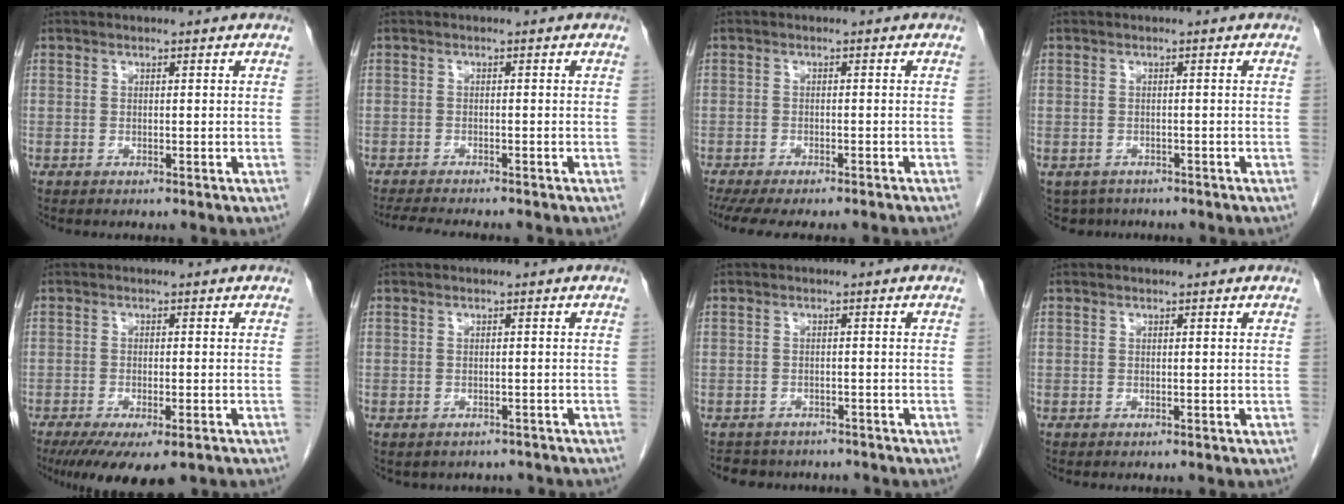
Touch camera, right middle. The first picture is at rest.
{"total": 6.6, "force": [-6.0, 0.6, 2.9], "torque": [-0.045, -0.017, -0.092]}
{"total": 13.1, "force": [-11.2, 2.5, 6.2], "torque": [-0.102, -0.016, -0.146]}
{"total": 4.0, "force": [-3.1, 2.5, 0.4], "torque": [0.001, 0.001, -0.045]}
{"total": 10.1, "force": [-7.1, 2.8, 6.7], "torque": [-0.101, -0.019, -0.105]}
{"total": 4.2, "force": [-3.5, 2.2, 0.7], "torque": [-0.006, 0.011, -0.038]}
{"total": 6.0, "force": [-5.3, 2.6, 0.9], "torque": [-0.014, 0.001, -0.067]}
{"total": 0.0}